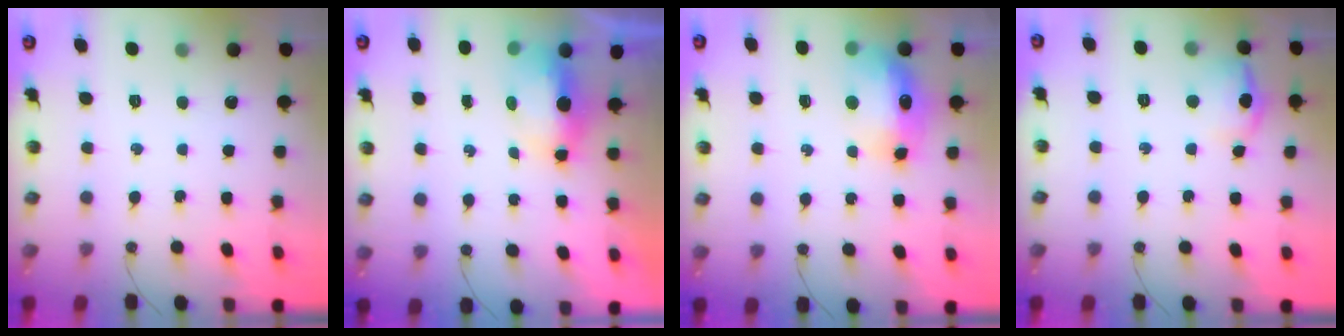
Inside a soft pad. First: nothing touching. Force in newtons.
{"total": 6.9, "press": 6.8, "slide": 1.3}
{"total": 12.7, "press": 12.6, "slide": 1.2}
{"total": 9.3, "press": 9.2, "slide": 1.3}